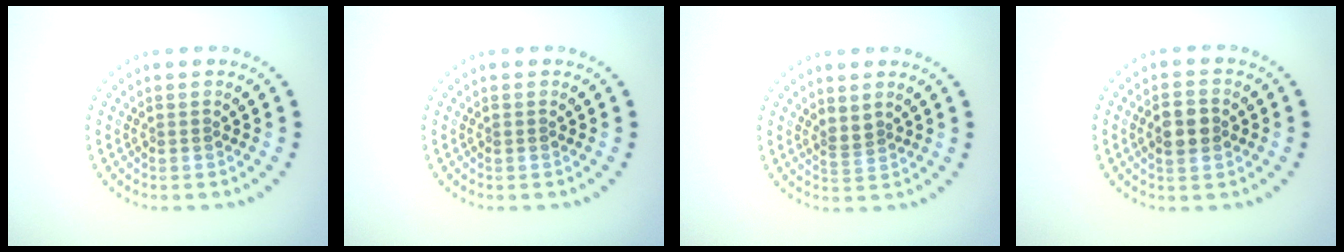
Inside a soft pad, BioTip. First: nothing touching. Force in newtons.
{"total": 0.0}
{"total": 1.3, "press": 0.9, "slide": 1.0}
{"total": 3.1, "press": 3.0, "slide": 0.2}